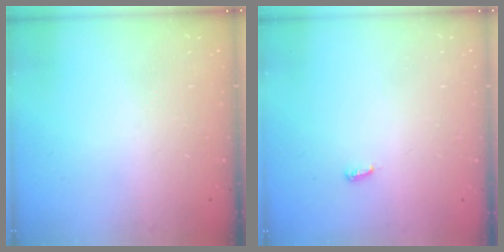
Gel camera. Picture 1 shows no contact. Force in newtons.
{"total": 2.9, "press": 2.9, "slide": 0.3}